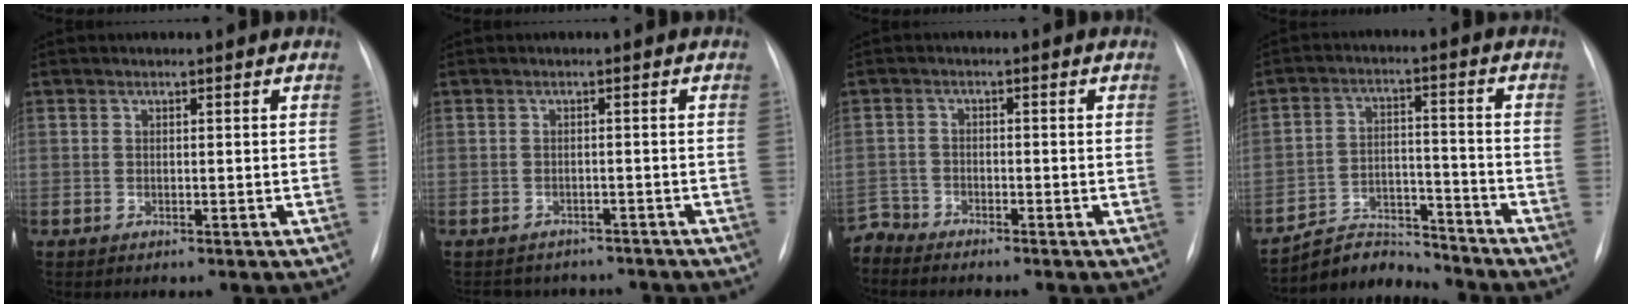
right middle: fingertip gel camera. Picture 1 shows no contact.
{"total": 7.2, "force": [-6.6, 2.9, 0.6], "torque": [-0.006, 0.012, -0.075]}
{"total": 3.5, "force": [-3.4, 0.2, -0.8], "torque": [0.021, -0.013, -0.066]}
{"total": 8.1, "force": [-8.0, 1.4, -0.7], "torque": [0.010, 0.021, -0.140]}